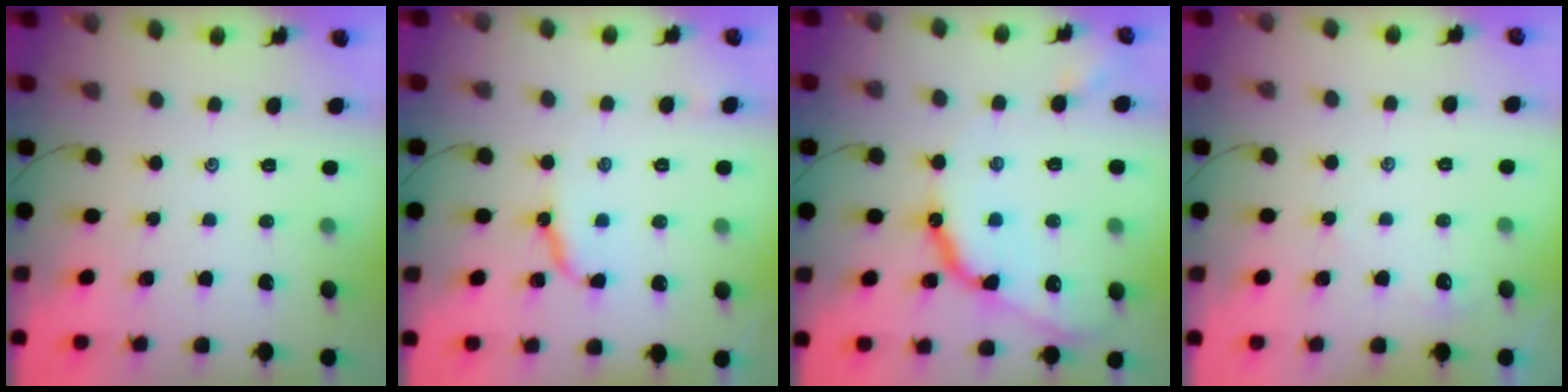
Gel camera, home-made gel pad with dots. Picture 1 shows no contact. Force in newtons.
{"total": 8.2, "press": 8.2, "slide": 0.8}
{"total": 14.3, "press": 14.2, "slide": 1.0}
{"total": 1.4, "press": 1.4, "slide": 0.2}